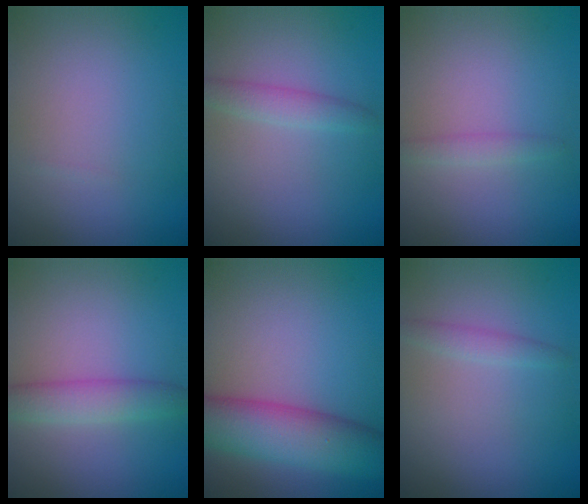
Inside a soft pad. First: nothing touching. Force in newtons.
{"total": 1.9, "press": 1.9, "slide": 0.1}
{"total": 1.1, "press": 1.1, "slide": 0.0}
{"total": 3.0, "press": 3.0, "slide": 0.1}
{"total": 8.0, "press": 8.0, "slide": 0.2}
{"total": 1.3, "press": 1.3, "slide": 0.0}